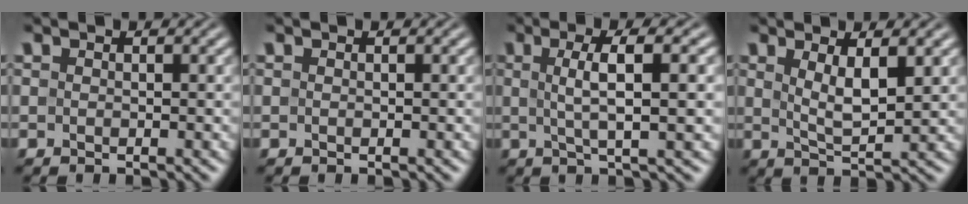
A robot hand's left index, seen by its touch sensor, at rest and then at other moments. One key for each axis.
{"total": 0.0}
{"total": 5.2, "fx": 0.7, "fy": 1.2, "fz": 5.0, "tx": -0.079, "ty": 0.007, "tz": 0.012}
{"total": 3.4, "fx": 1.5, "fy": 0.9, "fz": 3.0, "tx": -0.054, "ty": -0.007, "tz": 0.029}